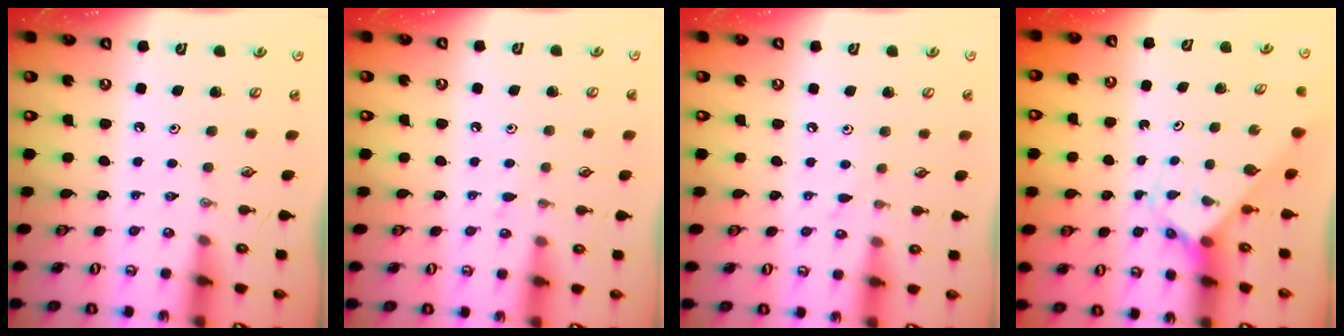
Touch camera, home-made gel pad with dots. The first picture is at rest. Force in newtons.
{"total": 3.0, "press": 2.9, "slide": 0.4}
{"total": 5.5, "press": 5.4, "slide": 0.6}
{"total": 2.7, "press": 2.7, "slide": 0.1}